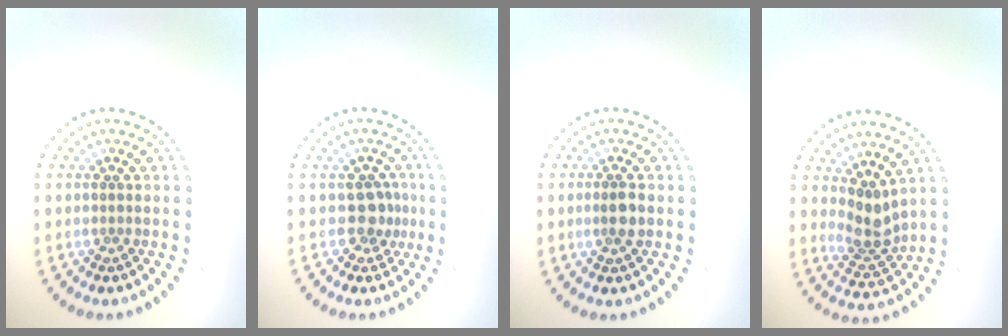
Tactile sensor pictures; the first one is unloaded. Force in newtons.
{"total": 2.1, "press": 1.7, "slide": 1.2}
{"total": 2.0, "press": 1.8, "slide": 0.9}
{"total": 2.9, "press": 2.2, "slide": 1.9}